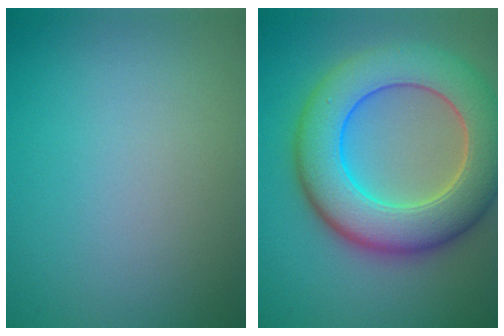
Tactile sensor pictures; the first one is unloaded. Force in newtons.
{"total": 10.3, "press": 10.3, "slide": 0.7}